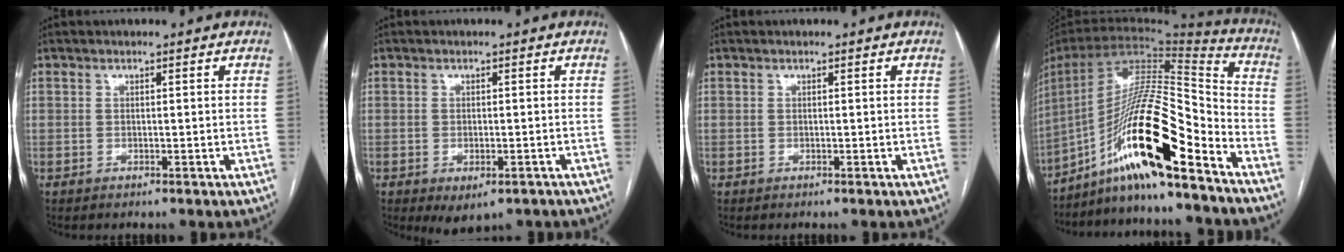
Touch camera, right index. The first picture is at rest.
{"total": 4.1, "force": [-2.4, 2.0, 2.6], "torque": [-0.034, -0.005, -0.024]}
{"total": 0.0}
{"total": 21.5, "force": [-12.9, 1.9, 17.1], "torque": [-0.319, 0.003, -0.231]}